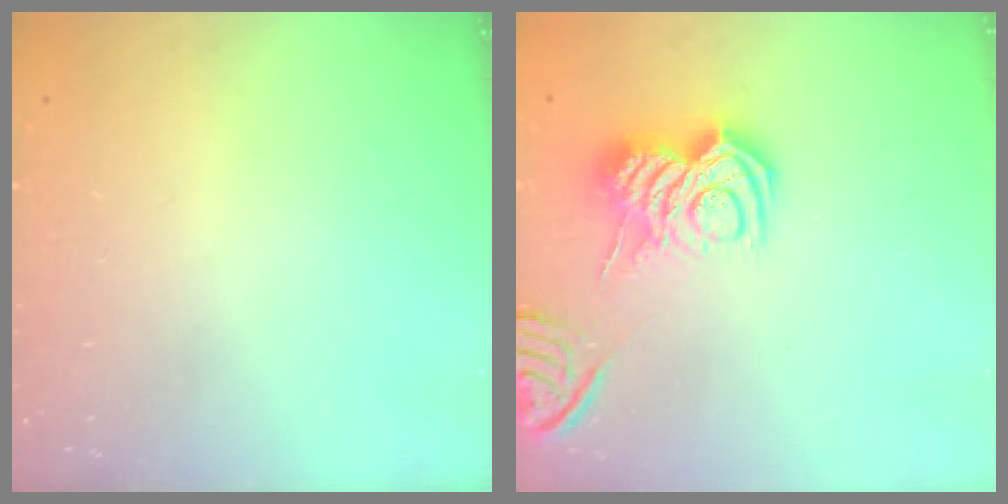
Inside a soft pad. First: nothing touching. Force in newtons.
{"total": 11.4, "press": 11.4, "slide": 0.6}